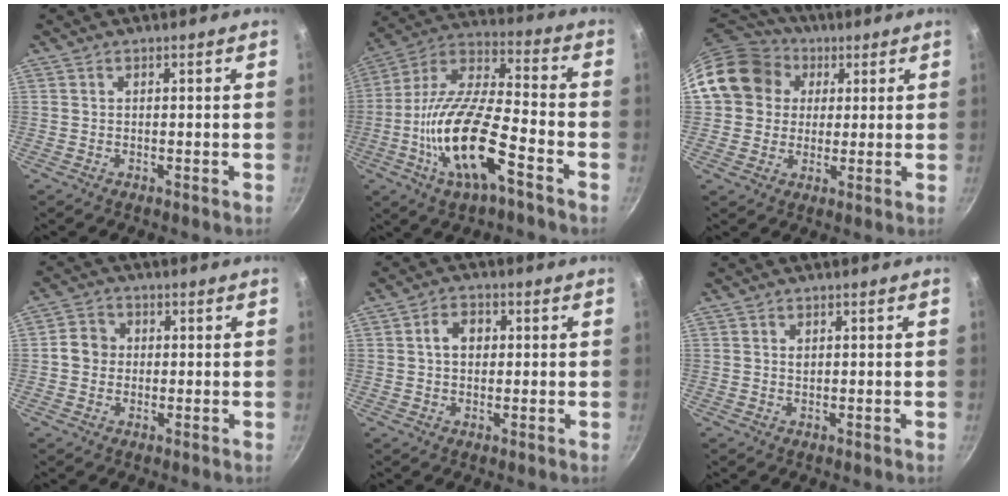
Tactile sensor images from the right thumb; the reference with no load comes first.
{"total": 19.1, "force": [-7.3, 6.5, 16.4], "torque": [-0.313, 0.037, -0.153]}
{"total": 15.0, "force": [3.7, 13.2, 6.1], "torque": [-0.091, 0.026, 0.057]}
{"total": 4.5, "force": [-0.1, 4.1, 1.8], "torque": [-0.011, 0.008, -0.013]}
{"total": 4.6, "force": [0.6, 3.5, 2.9], "torque": [-0.031, 0.009, 0.004]}
{"total": 0.7, "force": [0.3, 0.5, 0.4], "torque": [-0.006, -0.001, 0.005]}